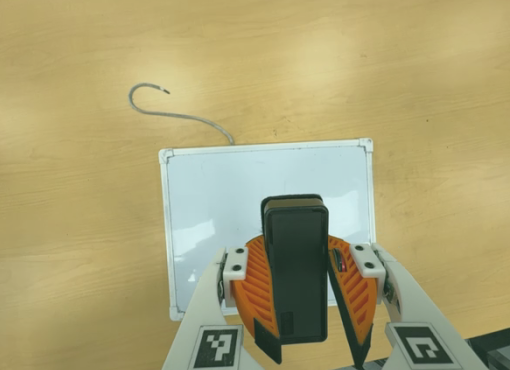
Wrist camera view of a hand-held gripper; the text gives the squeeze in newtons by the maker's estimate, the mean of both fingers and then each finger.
{"total": 10.8, "left": 10.6, "right": 11.0}